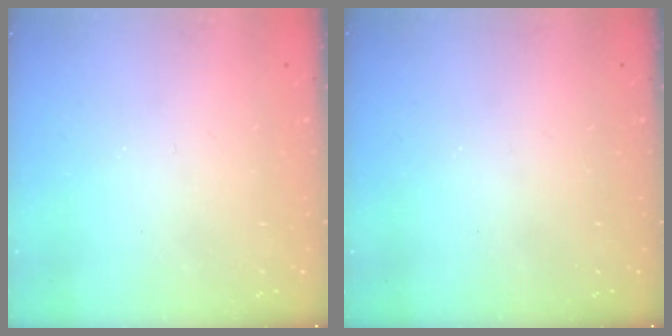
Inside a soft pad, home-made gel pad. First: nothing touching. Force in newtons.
{"total": 0.0}